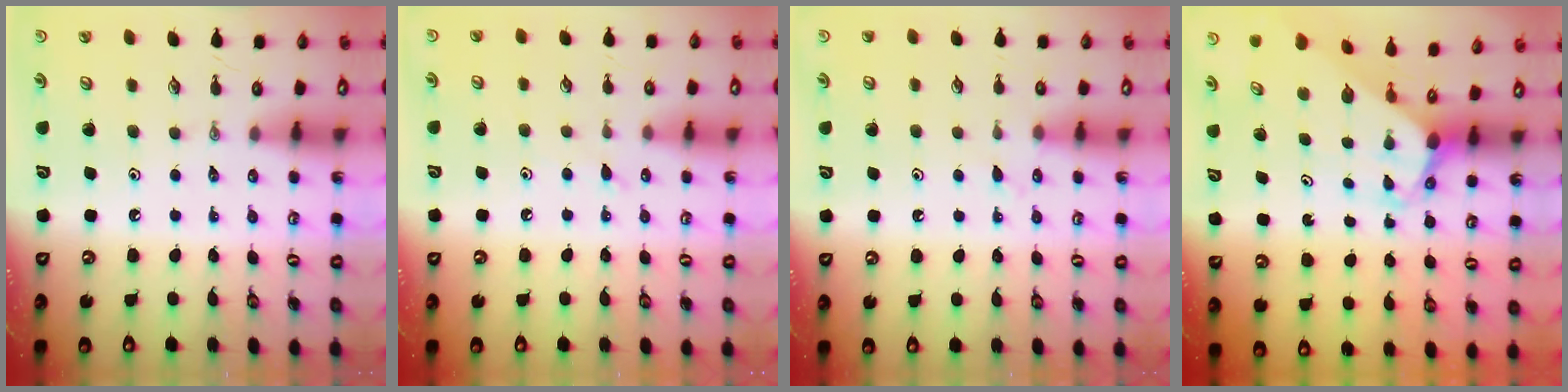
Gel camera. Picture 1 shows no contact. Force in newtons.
{"total": 6.3, "press": 6.2, "slide": 0.7}
{"total": 5.2, "press": 5.1, "slide": 0.6}
{"total": 3.2, "press": 3.2, "slide": 0.2}